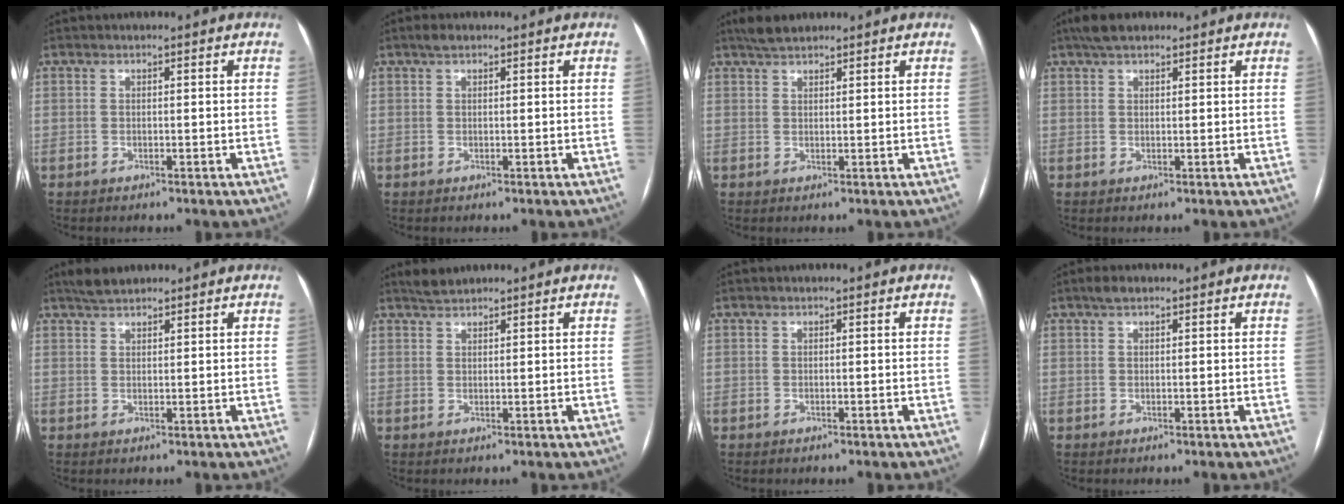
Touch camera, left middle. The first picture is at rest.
{"total": 1.1, "force": [0.8, 0.4, 0.7], "torque": [-0.016, 0.012, 0.015]}
{"total": 3.1, "force": [2.7, 0.9, 1.2], "torque": [-0.027, 0.014, 0.051]}
{"total": 3.9, "force": [3.0, 1.5, 2.0], "torque": [-0.041, 0.023, 0.054]}
{"total": 2.9, "force": [2.6, 0.7, 1.0], "torque": [-0.021, 0.012, 0.048]}
{"total": 2.0, "force": [1.9, 0.2, 0.4], "torque": [-0.011, 0.009, 0.039]}
{"total": 0.0}
{"total": 1.6, "force": [1.1, 0.6, 0.9], "torque": [-0.020, 0.013, 0.020]}